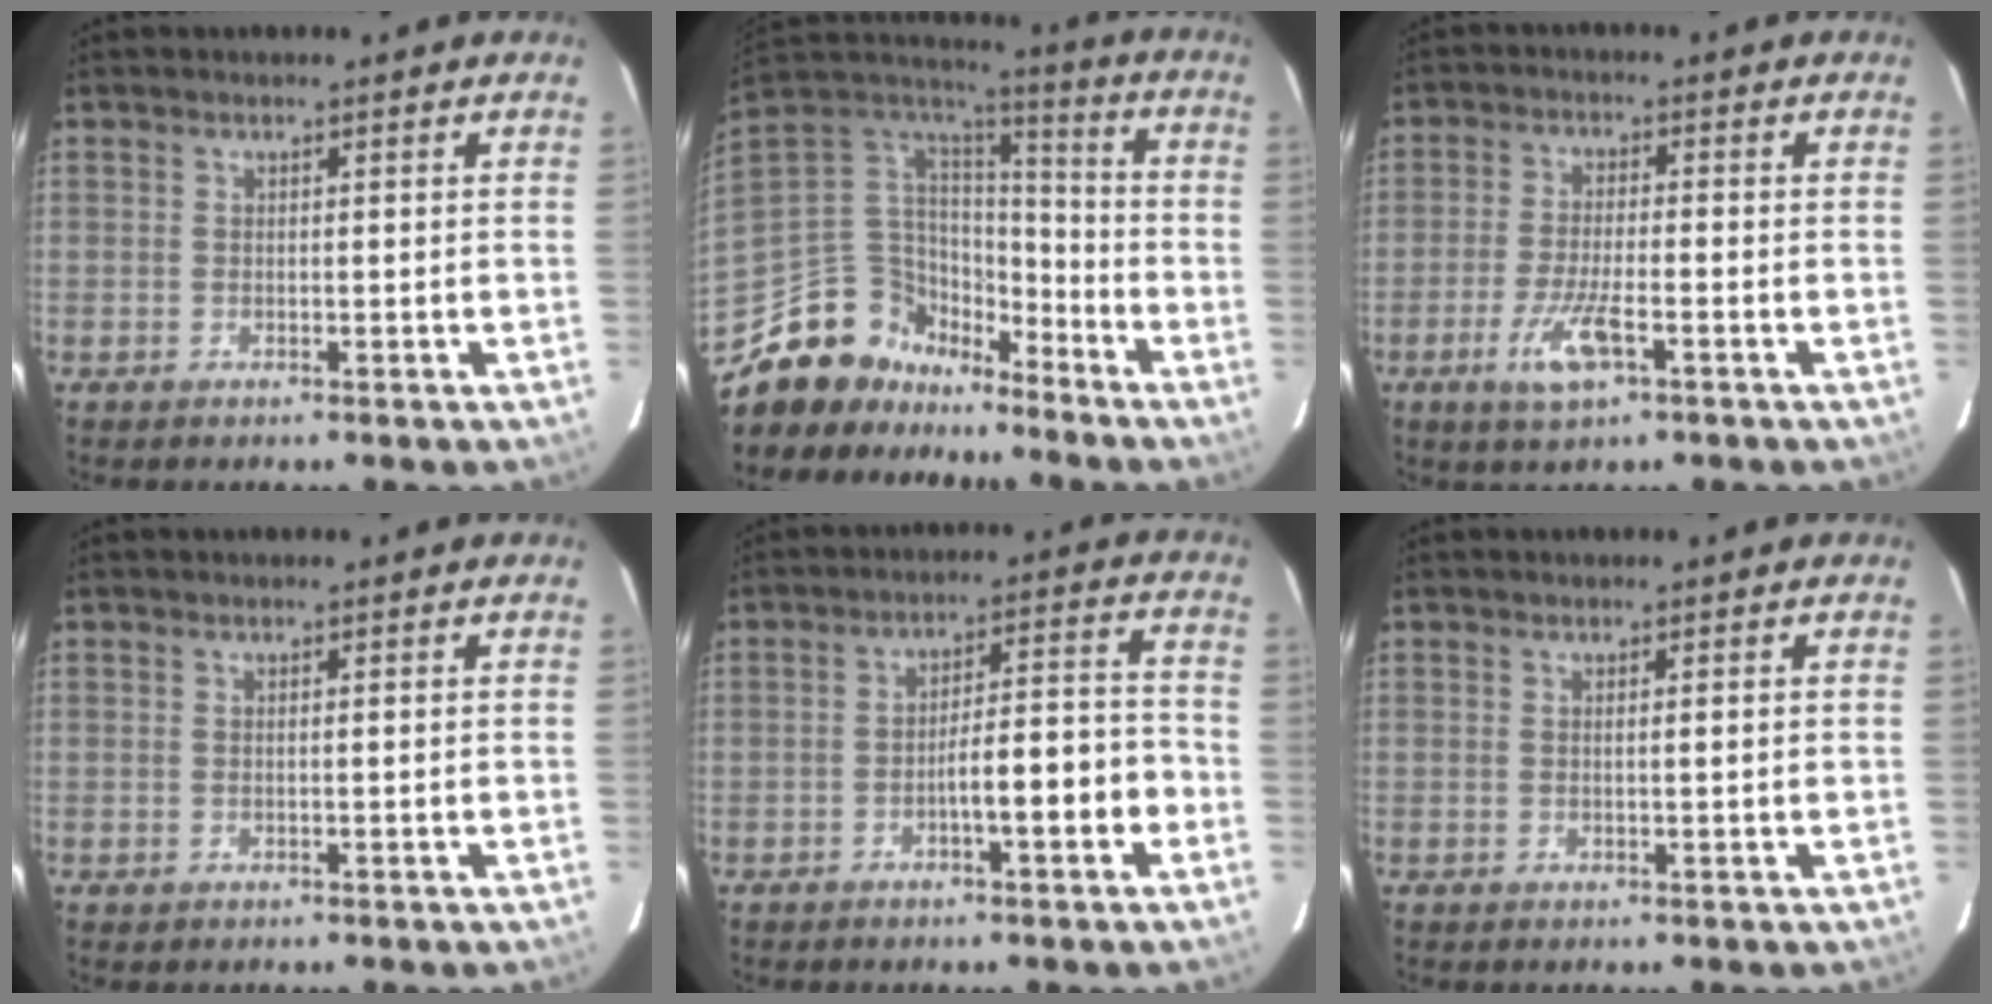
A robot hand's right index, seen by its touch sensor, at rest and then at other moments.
{"total": 15.3, "force": [-12.6, 8.4, 2.5], "torque": [-0.055, 0.081, -0.221]}
{"total": 6.3, "force": [-2.9, 1.4, 5.4], "torque": [-0.108, -0.008, -0.050]}
{"total": 0.0}
{"total": 7.9, "force": [-3.1, 1.1, 7.2], "torque": [-0.110, 0.025, -0.043]}
{"total": 0.8, "force": [0.2, -0.2, 0.7], "torque": [-0.014, 0.004, 0.003]}